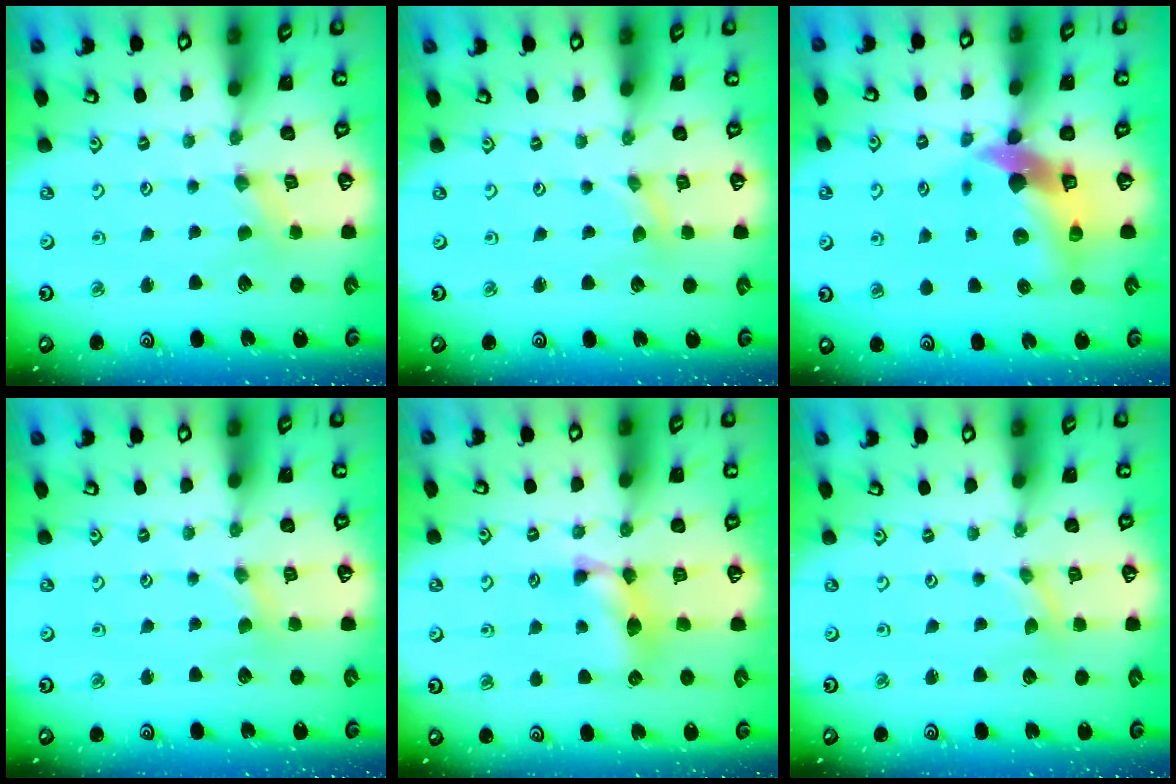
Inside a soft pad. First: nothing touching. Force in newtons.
{"total": 0.0}
{"total": 11.2, "press": 11.1, "slide": 1.7}
{"total": 0.8, "press": 0.7, "slide": 0.3}
{"total": 10.0, "press": 10.0, "slide": 0.4}
{"total": 0.0}